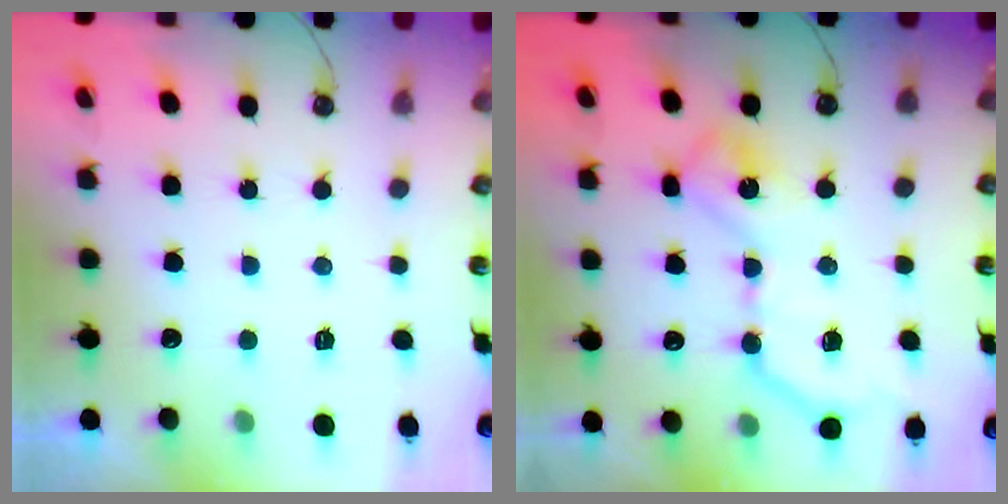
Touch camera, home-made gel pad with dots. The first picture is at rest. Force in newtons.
{"total": 13.1, "press": 13.1, "slide": 0.6}